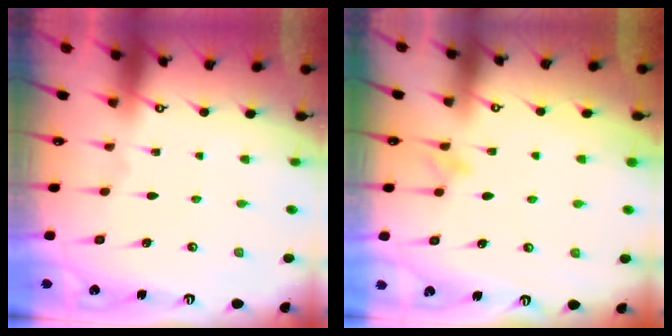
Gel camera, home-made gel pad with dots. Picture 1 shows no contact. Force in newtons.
{"total": 7.7, "press": 7.6, "slide": 0.8}